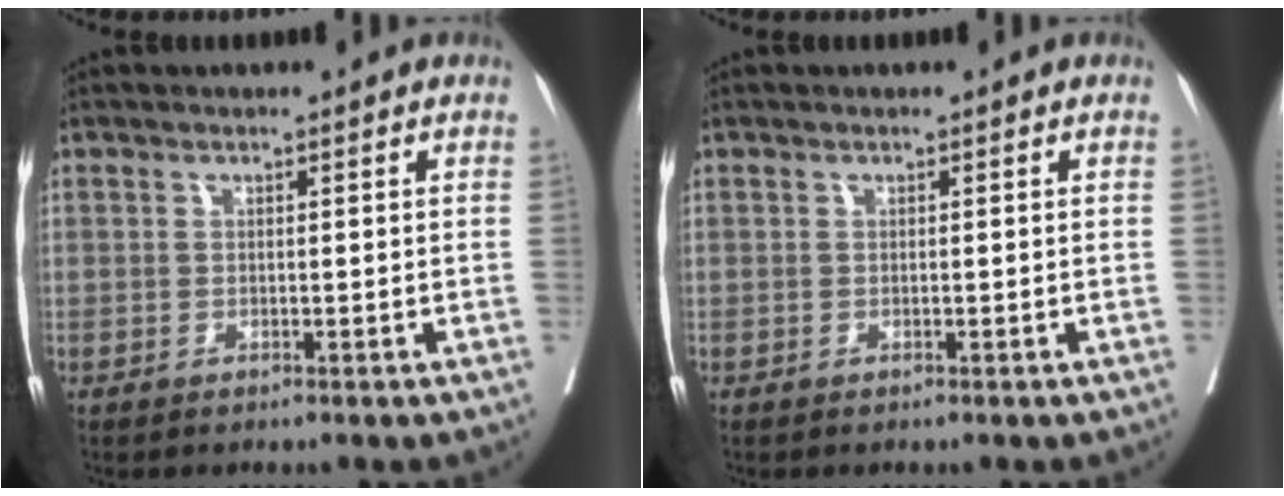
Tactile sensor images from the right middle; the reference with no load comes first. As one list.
[{"total": 0.0}]